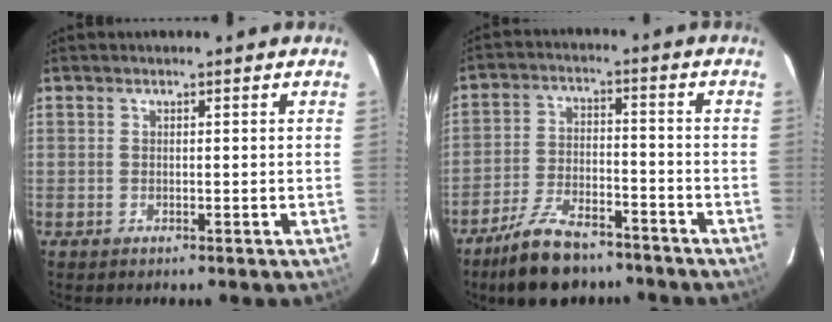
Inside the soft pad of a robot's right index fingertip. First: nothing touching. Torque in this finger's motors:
{"motor_torque": [0.93, -0.94, 0.28, 0.04]}